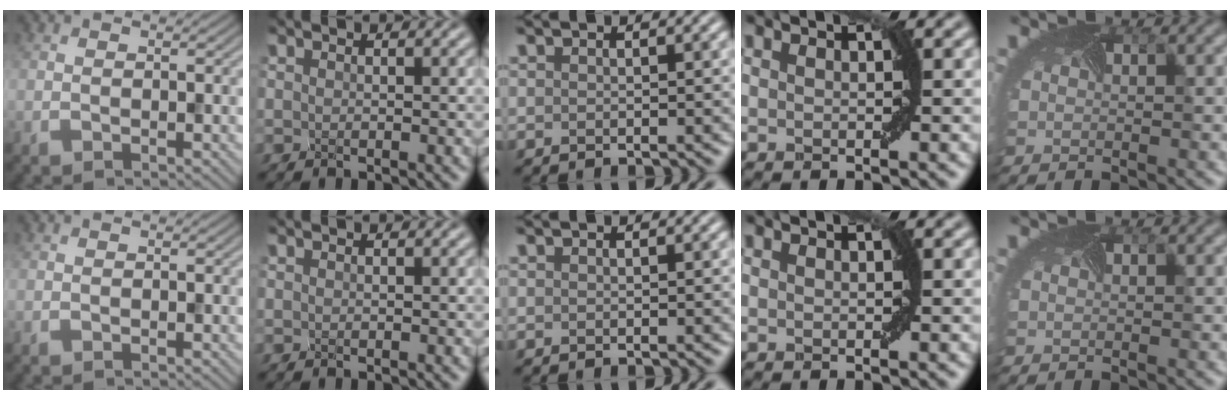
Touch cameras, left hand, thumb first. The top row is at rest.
{}